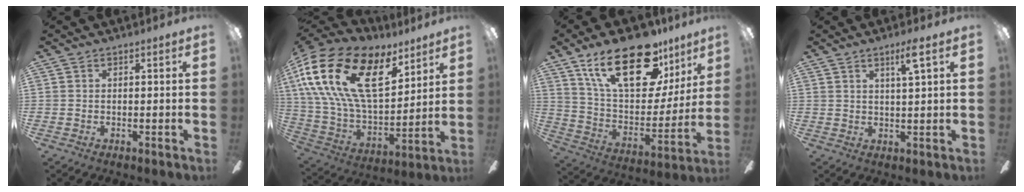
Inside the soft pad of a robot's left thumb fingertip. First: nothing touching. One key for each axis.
{"total": 25.8, "fx": 12.1, "fy": 13.9, "fz": 18.1, "tx": -0.385, "ty": -0.063, "tz": 0.217}
{"total": 26.6, "fx": 16.2, "fy": 12.0, "fz": 17.4, "tx": -0.287, "ty": -0.089, "tz": 0.282}
{"total": 4.8, "fx": 3.0, "fy": 0.2, "fz": 3.8, "tx": -0.066, "ty": -0.005, "tz": 0.044}